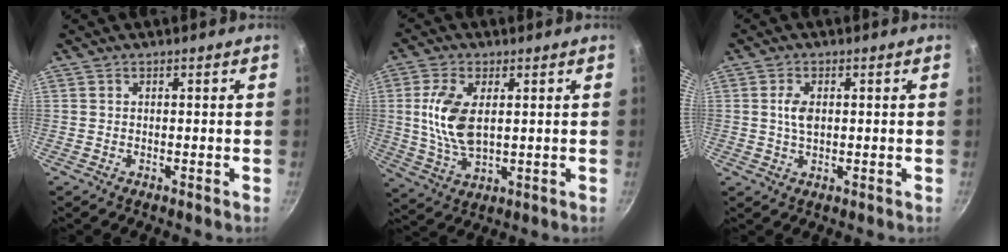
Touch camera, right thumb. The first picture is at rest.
{"total": 10.8, "force": [1.8, 5.7, 9.0], "torque": [-0.177, -0.008, 0.038]}
{"total": 3.7, "force": [0.5, 2.2, 3.0], "torque": [-0.050, 0.001, 0.009]}